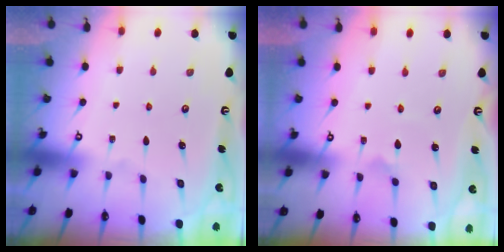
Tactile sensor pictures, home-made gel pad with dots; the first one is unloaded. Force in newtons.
{"total": 2.9, "press": 2.9, "slide": 0.1}